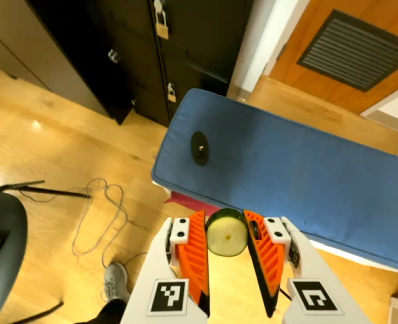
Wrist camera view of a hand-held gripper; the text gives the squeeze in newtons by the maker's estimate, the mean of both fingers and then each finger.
{"total": 9.6, "left": 9.4, "right": 9.7}